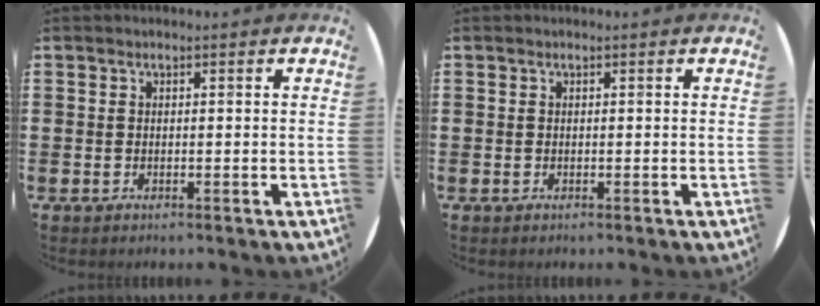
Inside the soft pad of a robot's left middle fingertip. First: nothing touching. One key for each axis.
{"total": 0.0}